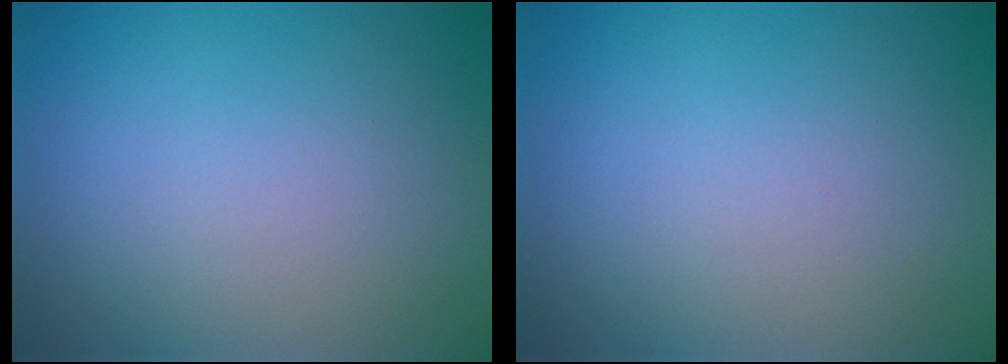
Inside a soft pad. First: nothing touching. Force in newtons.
{"total": 0.0}